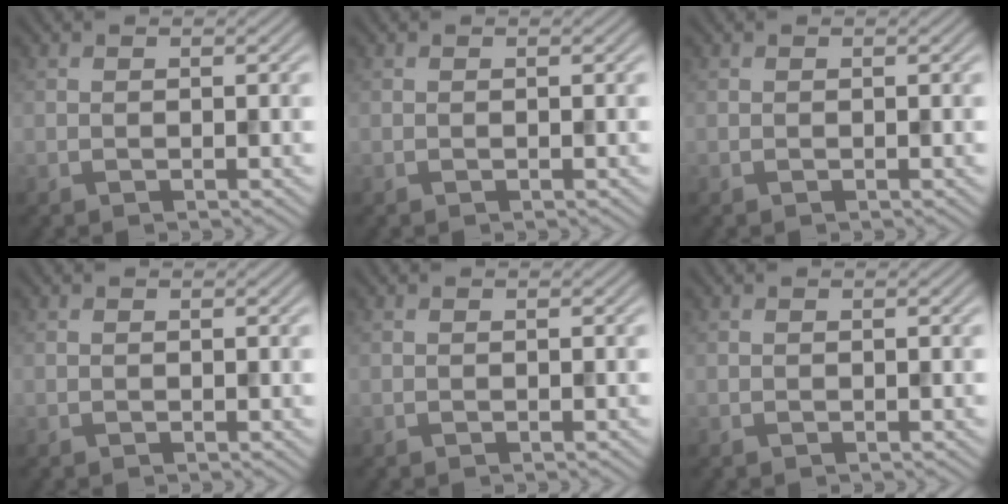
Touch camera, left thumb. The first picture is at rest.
{"total": 0.0}
{"total": 0.0}
{"total": 0.0}
{"total": 0.0}
{"total": 0.0}